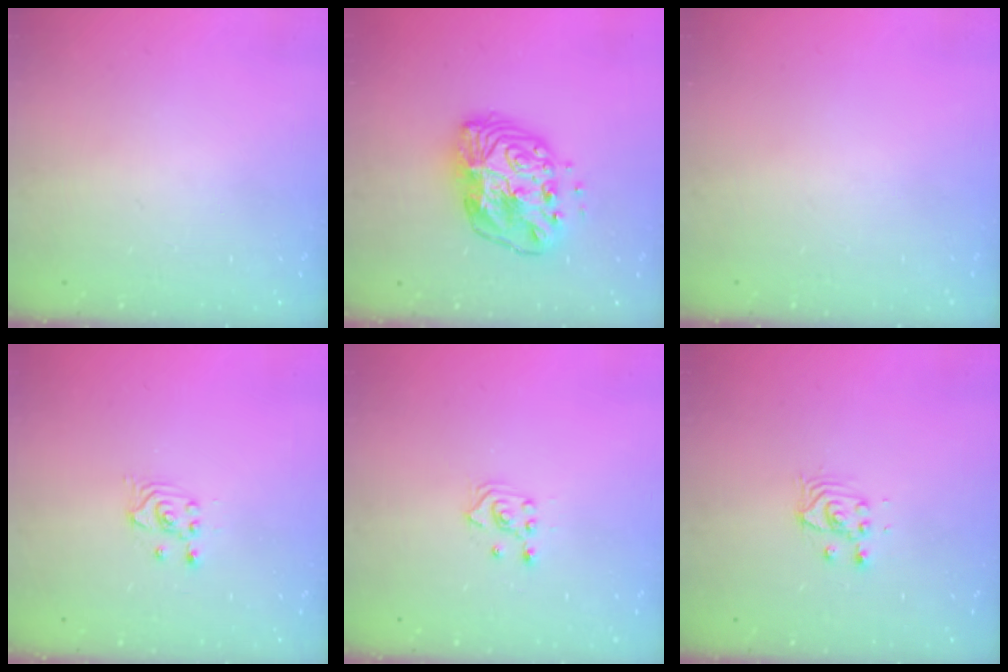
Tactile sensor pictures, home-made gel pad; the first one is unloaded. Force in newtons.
{"total": 14.1, "press": 14.1, "slide": 1.2}
{"total": 0.0}
{"total": 2.5, "press": 2.5, "slide": 0.3}
{"total": 2.6, "press": 2.4, "slide": 1.0}
{"total": 3.8, "press": 3.8, "slide": 0.3}